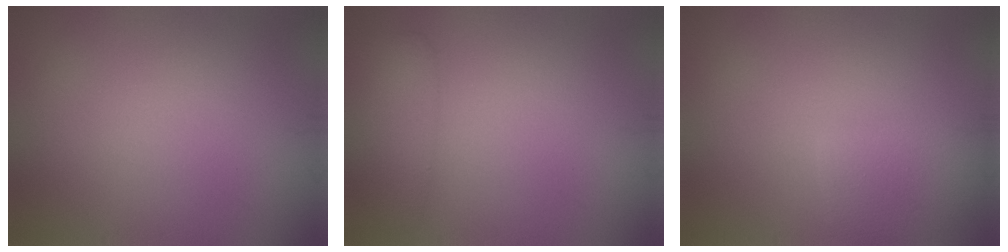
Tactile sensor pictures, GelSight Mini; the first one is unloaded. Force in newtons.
{"total": 2.3, "press": 2.3, "slide": 0.1}
{"total": 2.8, "press": 2.8, "slide": 0.3}